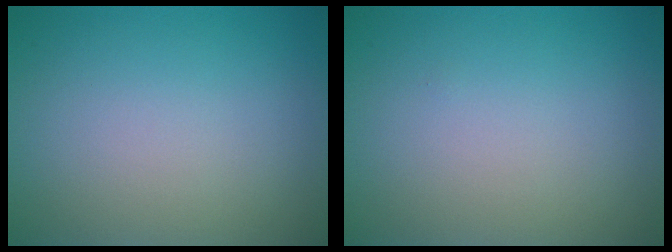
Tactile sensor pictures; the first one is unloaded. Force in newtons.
{"total": 0.0}